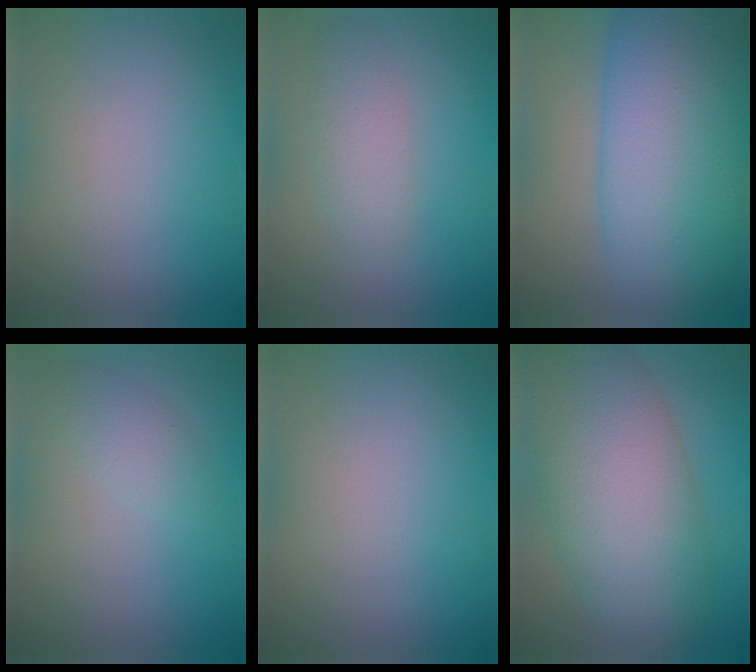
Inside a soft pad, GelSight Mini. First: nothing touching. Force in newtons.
{"total": 2.5, "press": 2.5, "slide": 0.1}
{"total": 14.1, "press": 14.1, "slide": 0.4}
{"total": 2.0, "press": 2.0, "slide": 0.1}
{"total": 0.0}
{"total": 11.8, "press": 11.8, "slide": 0.6}